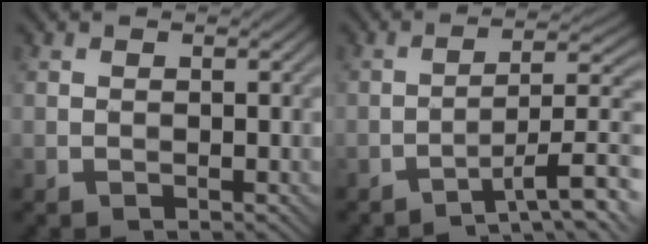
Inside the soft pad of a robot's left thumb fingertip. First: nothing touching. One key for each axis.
{"total": 9.4, "fx": -6.1, "fy": 1.6, "fz": 7.0, "tx": -0.105, "ty": 0.017, "tz": -0.095}